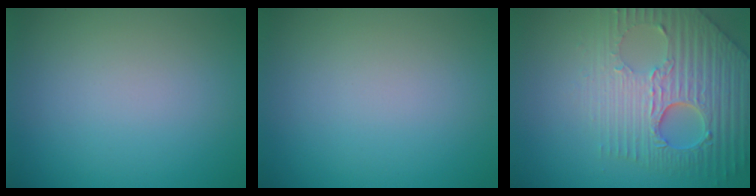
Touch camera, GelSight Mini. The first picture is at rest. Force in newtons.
{"total": 0.0}
{"total": 7.1, "press": 5.7, "slide": 4.2}